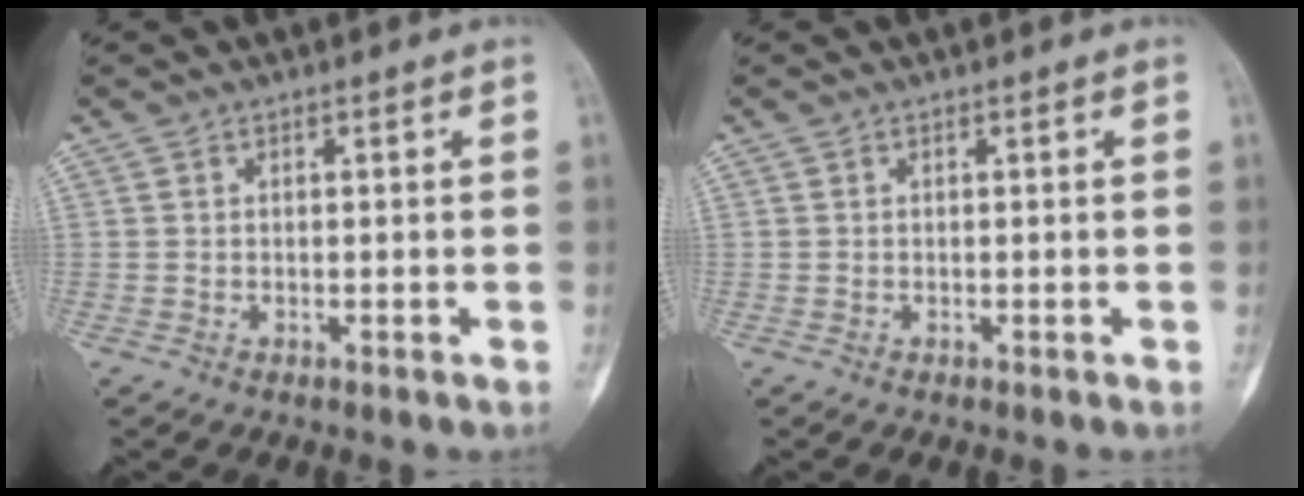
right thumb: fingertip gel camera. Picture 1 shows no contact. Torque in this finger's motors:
{"motor_torque": [0.00, 0.00, 0.08, -0.01, 0.00]}